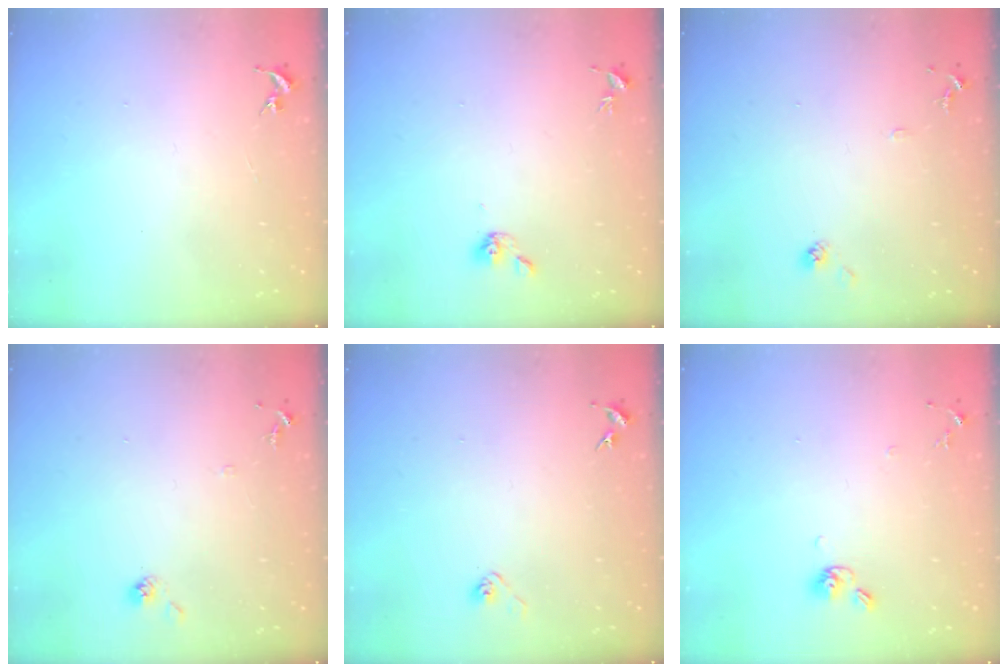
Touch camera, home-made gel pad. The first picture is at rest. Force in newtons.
{"total": 5.2, "press": 4.6, "slide": 2.3}
{"total": 7.8, "press": 7.7, "slide": 0.6}
{"total": 7.3, "press": 7.3, "slide": 0.4}
{"total": 3.0, "press": 2.9, "slide": 0.9}
{"total": 7.1, "press": 6.8, "slide": 2.1}